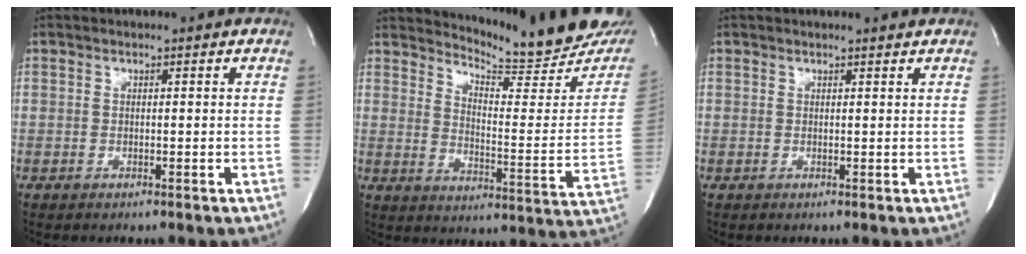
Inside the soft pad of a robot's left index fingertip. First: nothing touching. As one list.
[{"total": 17.7, "force": [17.1, 0.7, 4.6], "torque": [-0.072, -0.114, 0.211]}, {"total": 1.3, "force": [1.3, -0.2, 0.1], "torque": [-0.011, -0.005, 0.014]}]